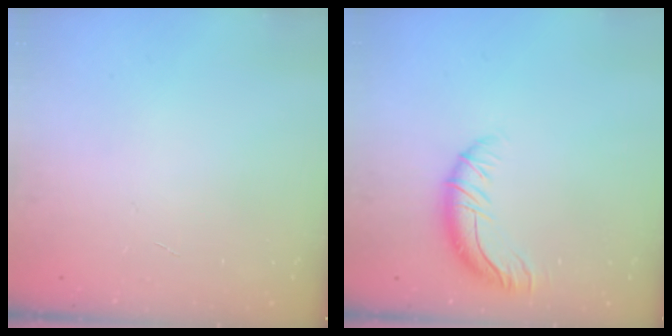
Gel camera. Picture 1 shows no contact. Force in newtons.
{"total": 10.3, "press": 10.3, "slide": 0.4}